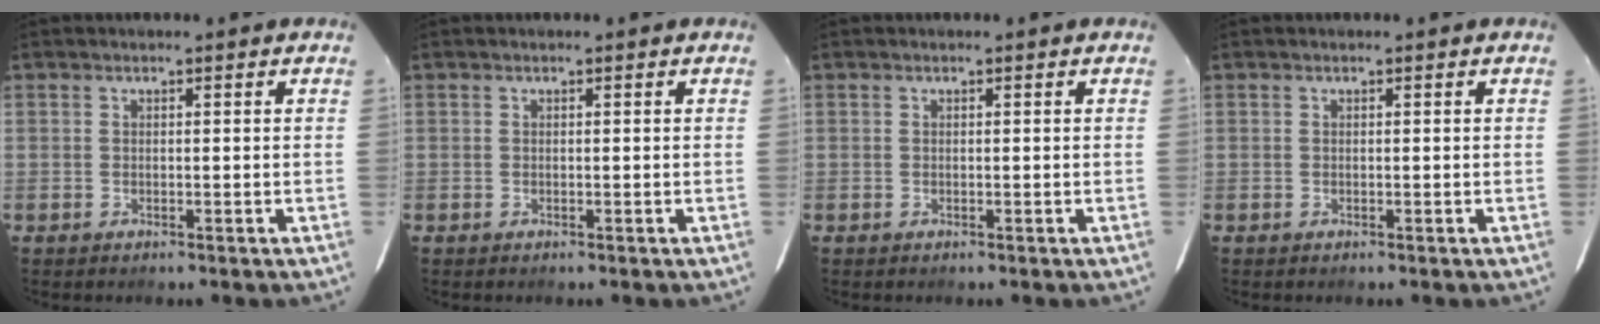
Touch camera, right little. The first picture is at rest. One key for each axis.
{"total": 0.0}
{"total": 0.0}
{"total": 0.0}